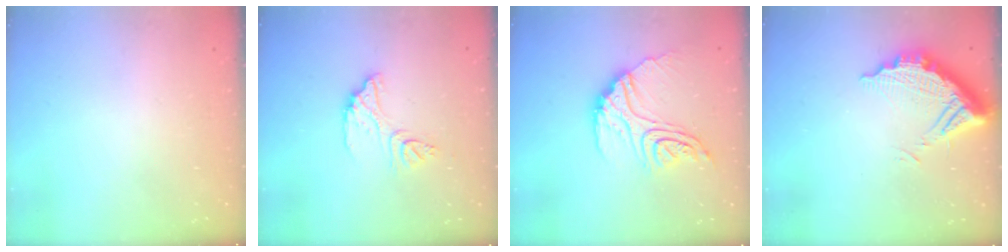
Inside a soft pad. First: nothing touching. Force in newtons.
{"total": 11.1, "press": 11.0, "slide": 1.0}
{"total": 17.0, "press": 17.0, "slide": 1.5}
{"total": 13.1, "press": 13.1, "slide": 1.2}